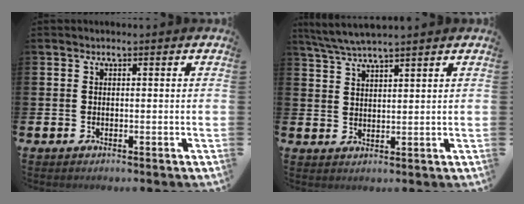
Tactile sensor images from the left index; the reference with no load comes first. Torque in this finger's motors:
{"motor_torque": [0.29, -0.18, 0.55, 0.10]}